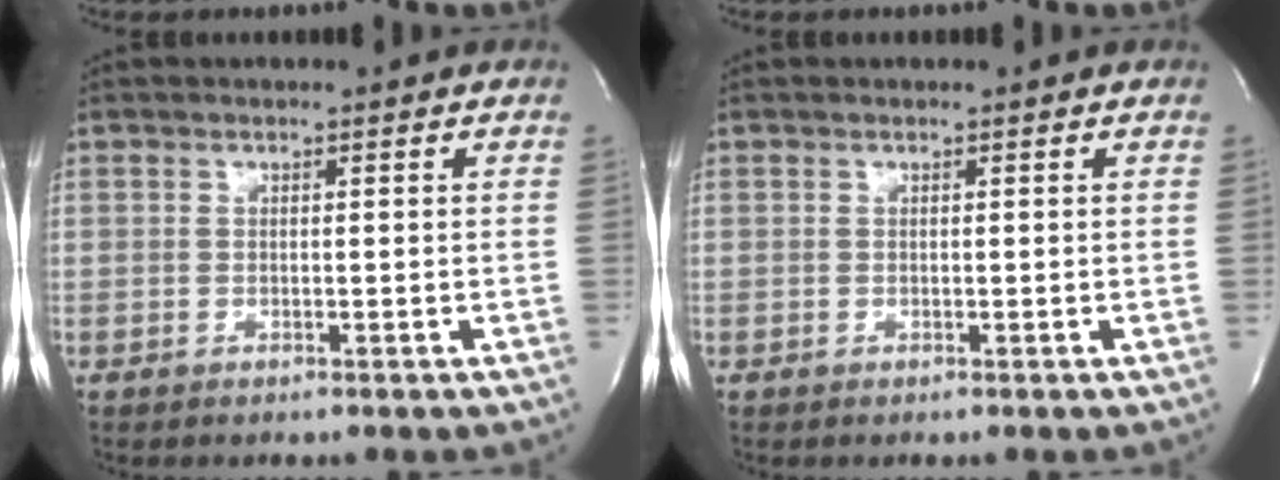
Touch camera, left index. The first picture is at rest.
{"total": 0.0}